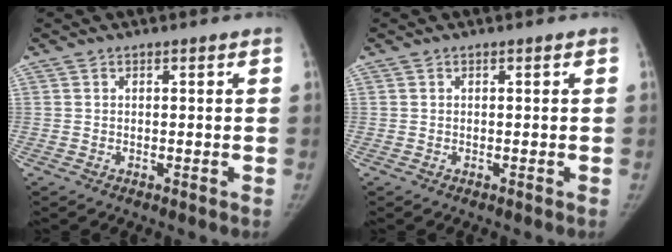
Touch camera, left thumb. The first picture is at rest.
{"total": 0.0}